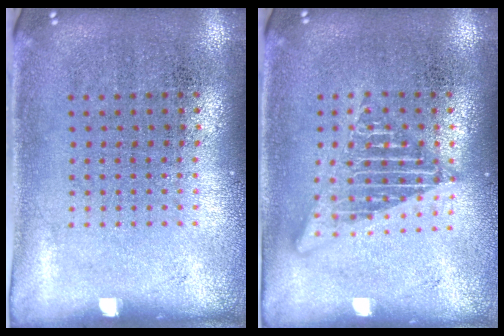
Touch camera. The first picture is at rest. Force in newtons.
{"total": 2.6, "press": 2.6, "slide": 0.3}